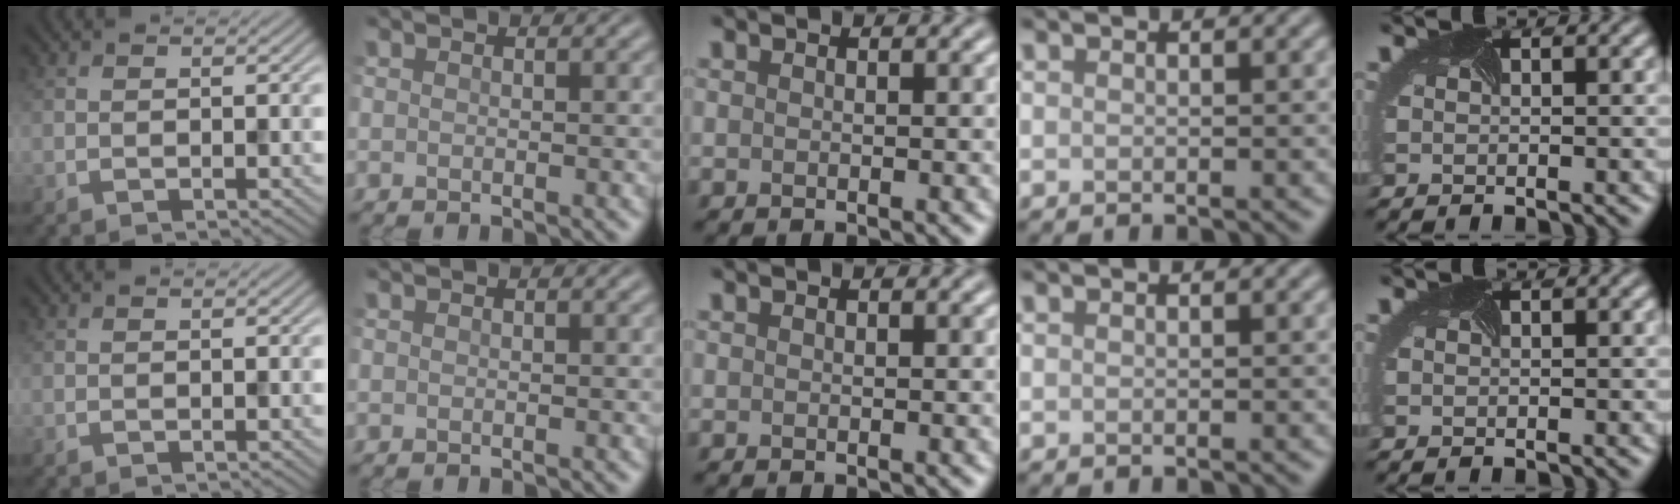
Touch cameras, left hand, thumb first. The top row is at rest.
{}